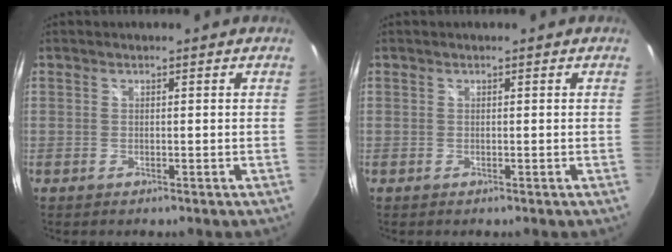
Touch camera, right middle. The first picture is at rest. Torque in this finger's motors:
{"motor_torque": [0.17, -0.09, 0.06, 0.01]}